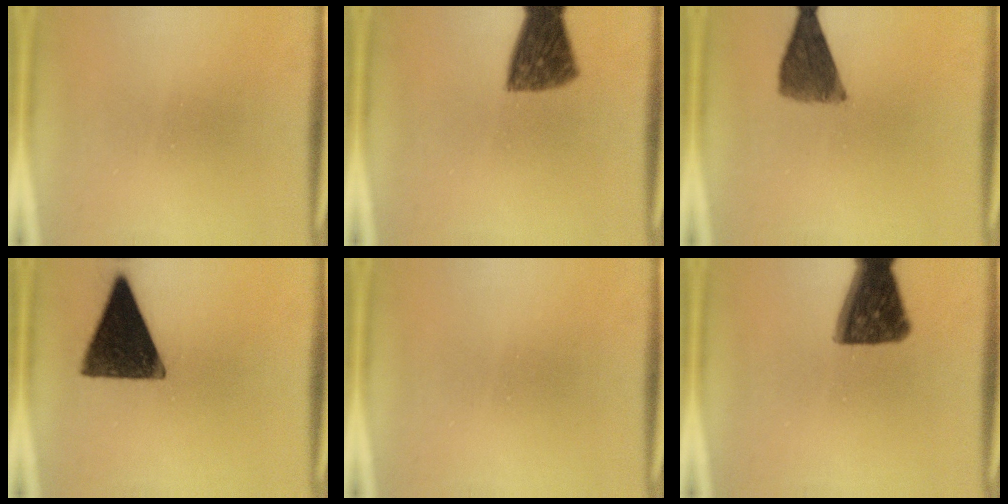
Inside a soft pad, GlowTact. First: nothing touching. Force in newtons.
{"total": 8.8}
{"total": 7.1}
{"total": 14.8}
{"total": 0.0}
{"total": 12.0}